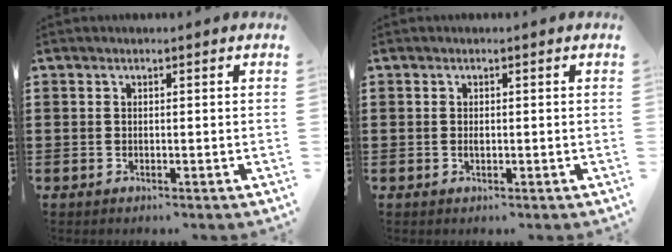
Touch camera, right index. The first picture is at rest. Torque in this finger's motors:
{"motor_torque": [2.14, 0.00, 0.01, 0.01]}